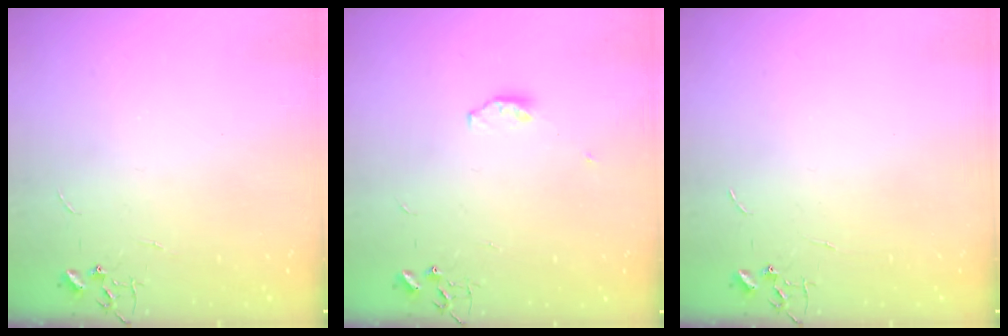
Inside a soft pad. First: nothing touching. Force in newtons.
{"total": 3.6, "press": 3.5, "slide": 0.8}
{"total": 0.0}